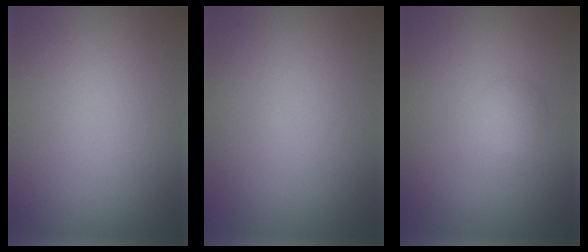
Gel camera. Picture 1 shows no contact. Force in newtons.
{"total": 0.0}
{"total": 1.4, "press": 1.4, "slide": 0.1}